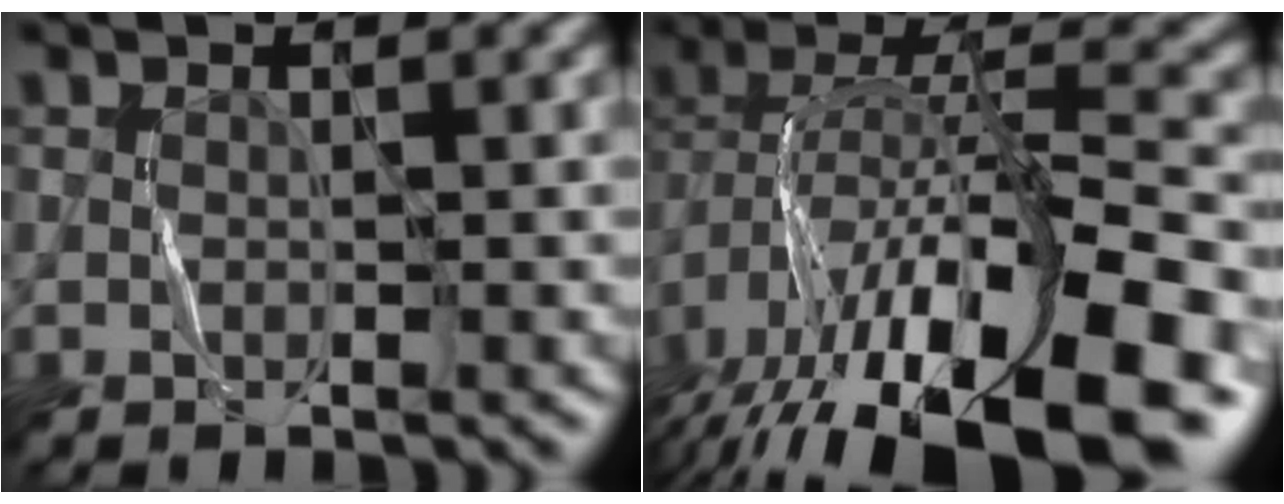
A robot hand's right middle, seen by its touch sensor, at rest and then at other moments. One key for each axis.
{"total": 17.1, "fx": -7.9, "fy": 6.8, "fz": 13.5, "tx": -0.229, "ty": 0.003, "tz": -0.130}